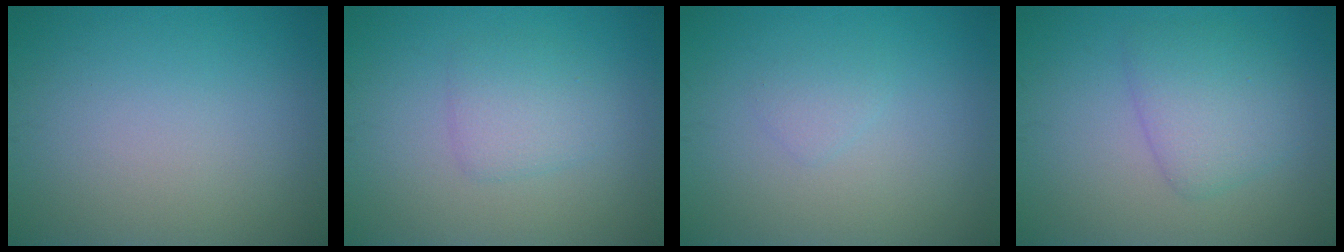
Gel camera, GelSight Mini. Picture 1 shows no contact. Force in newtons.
{"total": 2.3, "press": 2.3, "slide": 0.1}
{"total": 0.9, "press": 0.9, "slide": 0.1}
{"total": 3.5, "press": 3.5, "slide": 0.3}